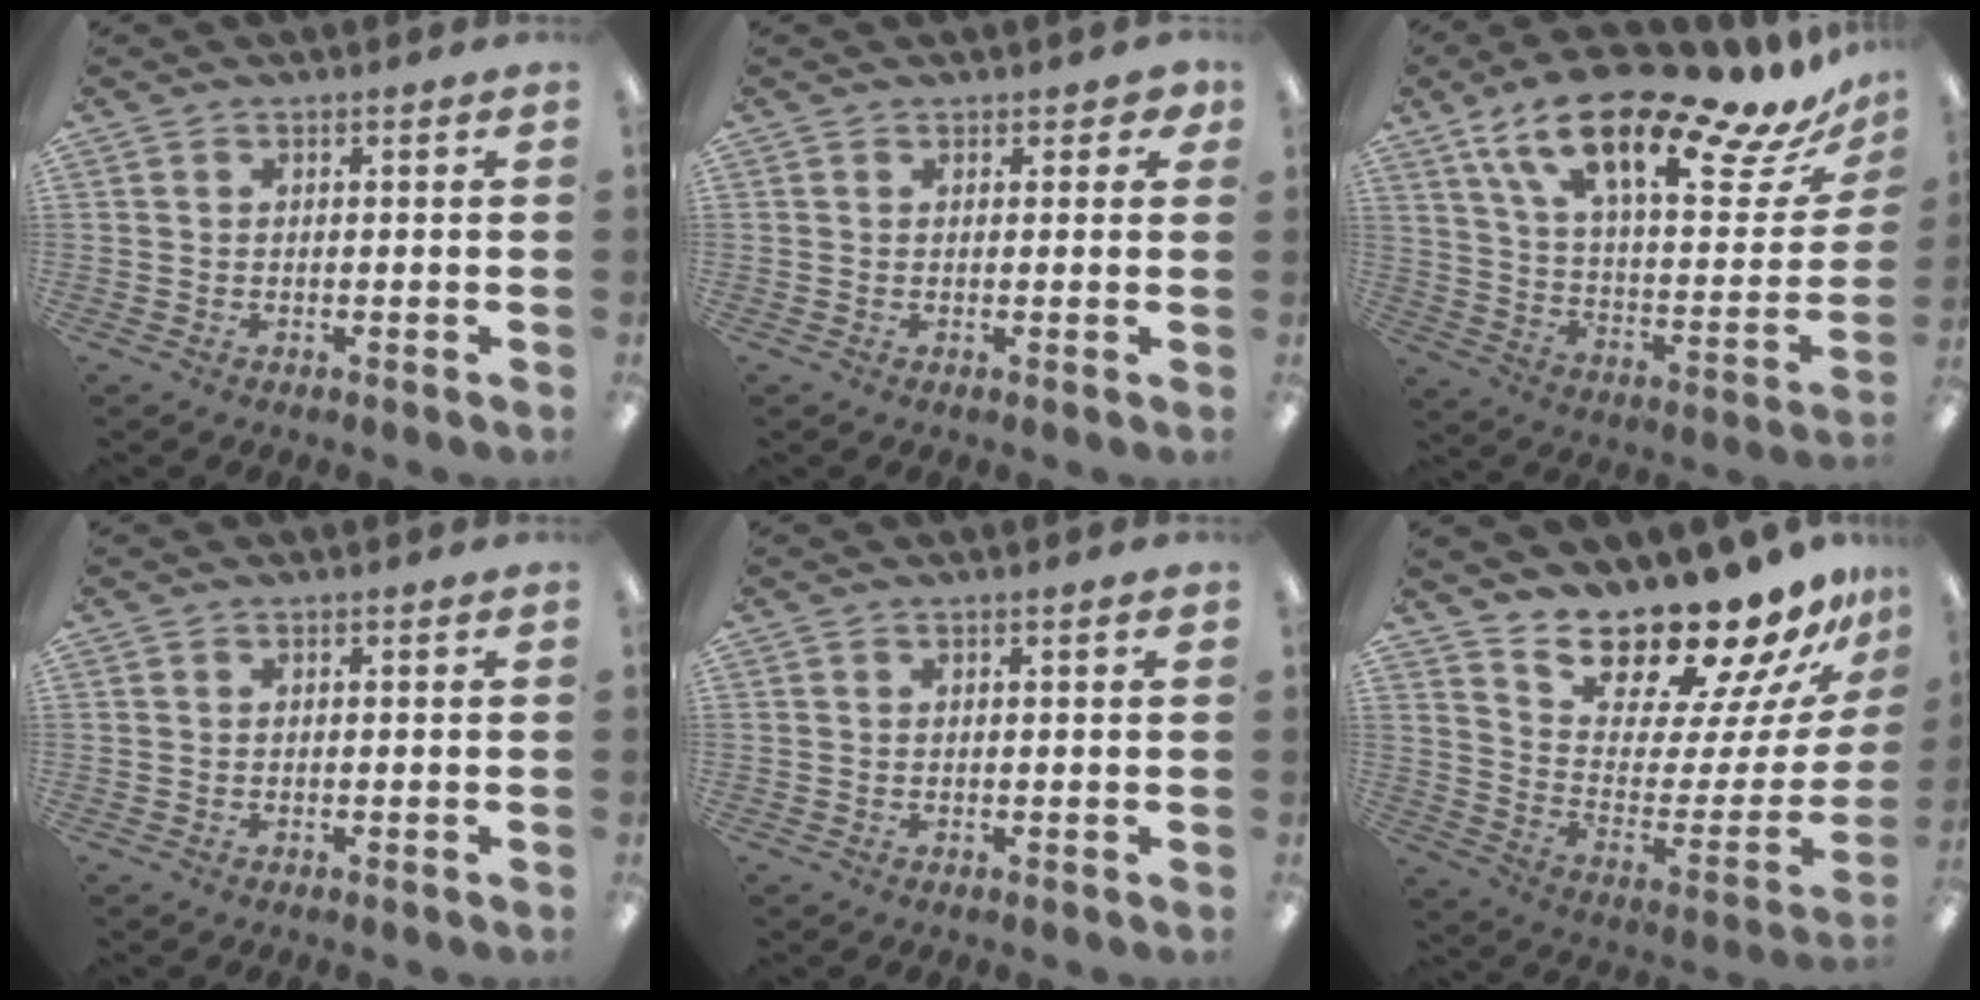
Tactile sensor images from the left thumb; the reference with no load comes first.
{"total": 2.5, "force": [1.7, 1.4, 1.3], "torque": [-0.011, -0.002, 0.029]}
{"total": 23.9, "force": [17.6, 6.1, 15.1], "torque": [-0.230, -0.120, 0.283]}
{"total": 0.0}
{"total": 0.9, "force": [0.6, 0.1, 0.7], "torque": [-0.015, 0.001, 0.010]}
{"total": 18.7, "force": [17.2, 3.9, 6.1], "torque": [-0.100, -0.158, 0.289]}